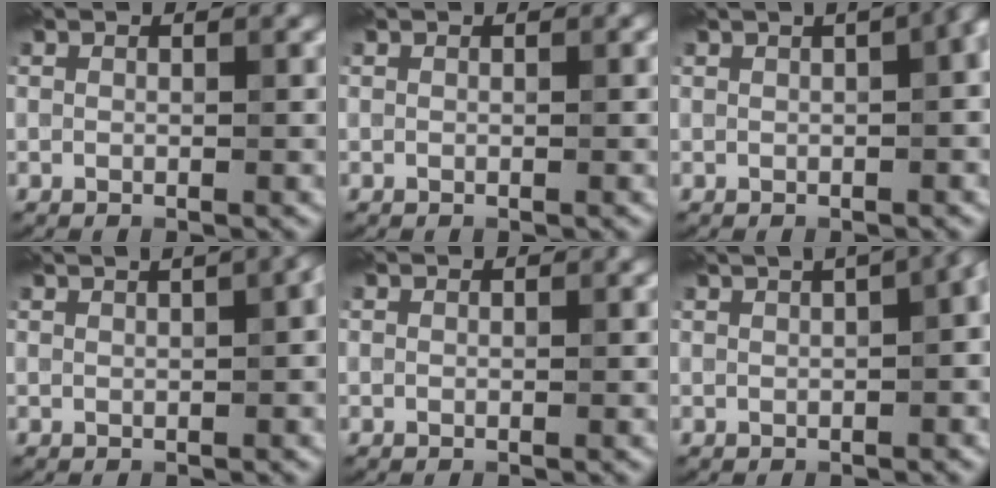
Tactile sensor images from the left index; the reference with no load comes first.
{"total": 0.0}
{"total": 12.7, "force": [3.4, 6.1, 10.7], "torque": [-0.091, 0.064, 0.020]}
{"total": 5.5, "force": [2.6, 1.9, 4.5], "torque": [-0.045, 0.028, 0.031]}
{"total": 0.0}
{"total": 14.9, "force": [5.2, 7.2, 12.0], "torque": [-0.119, 0.070, 0.054]}